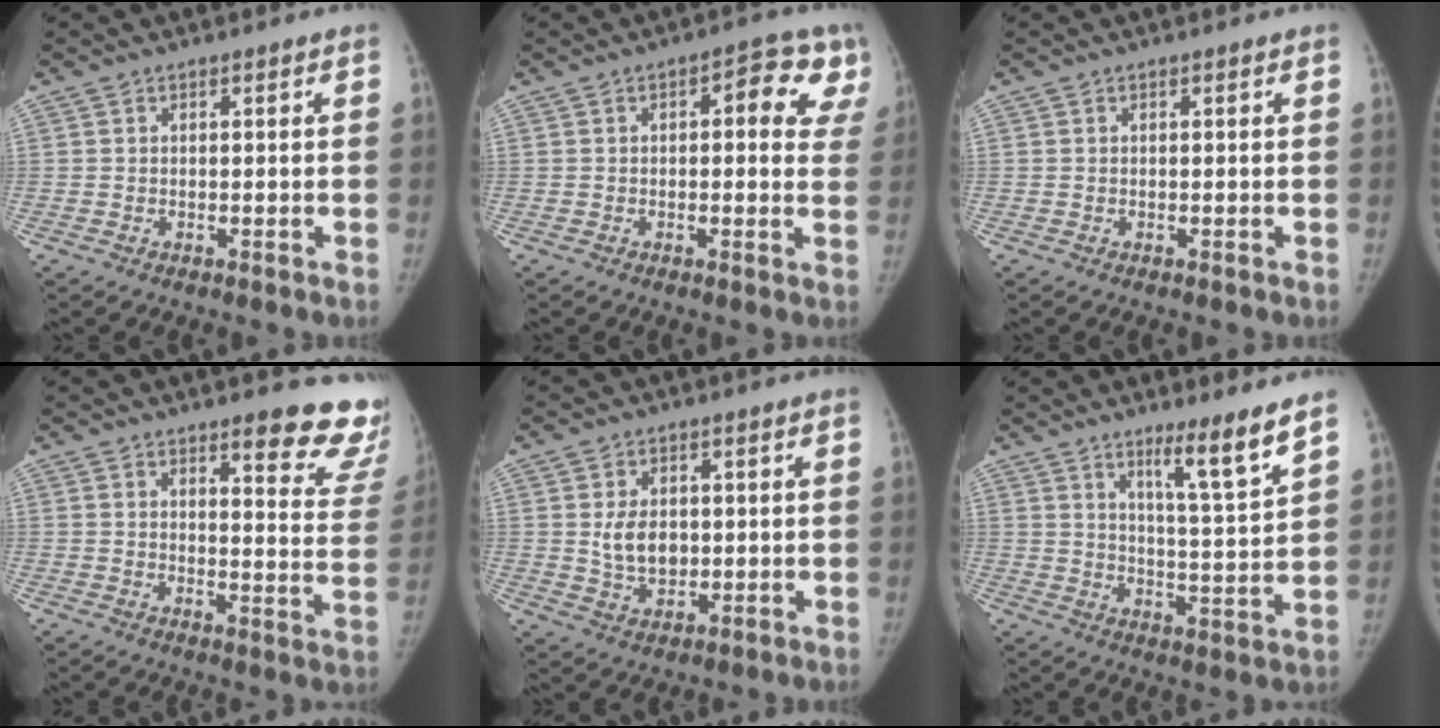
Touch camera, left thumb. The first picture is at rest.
{"total": 10.4, "force": [3.6, 4.6, 8.7], "torque": [-0.061, 0.005, 0.031]}
{"total": 0.0}
{"total": 14.8, "force": [11.8, 3.9, 8.1], "torque": [-0.045, -0.091, 0.122]}
{"total": 6.8, "force": [0.6, 4.9, 4.7], "torque": [-0.058, -0.007, 0.020]}
{"total": 9.6, "force": [6.7, 0.0, 7.0], "torque": [-0.106, -0.059, 0.109]}